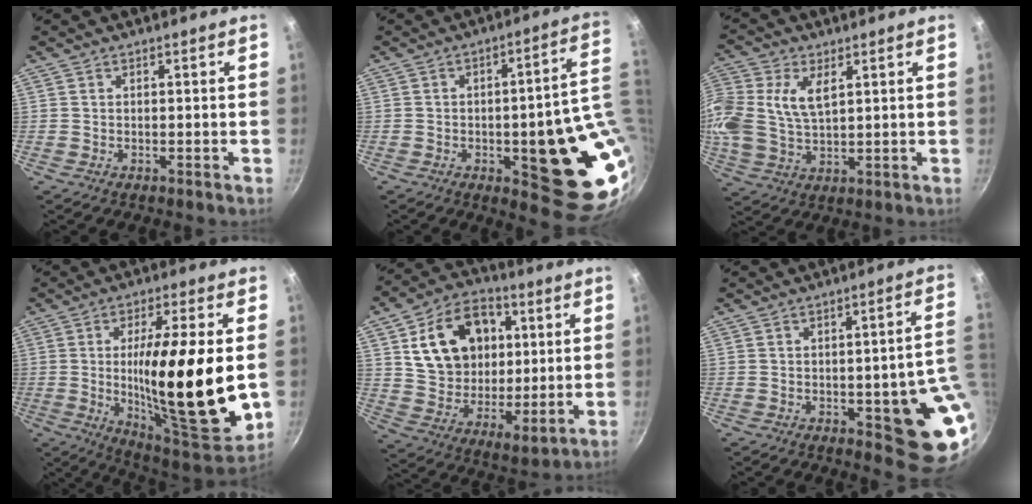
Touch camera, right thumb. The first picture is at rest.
{"total": 20.6, "force": [-1.9, 6.8, 19.3], "torque": [-0.186, -0.005, -0.018]}
{"total": 14.1, "force": [4.0, 8.9, 10.1], "torque": [-0.233, 0.007, 0.078]}
{"total": 24.5, "force": [-0.6, 5.9, 23.8], "torque": [-0.366, -0.022, -0.005]}
{"total": 21.5, "force": [6.0, 15.4, 13.7], "torque": [-0.199, -0.016, 0.104]}
{"total": 15.0, "force": [-2.4, 5.1, 13.9], "torque": [-0.109, 0.009, -0.029]}